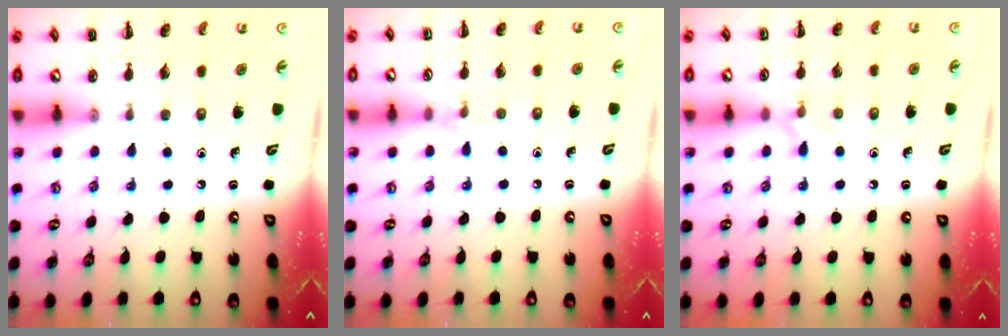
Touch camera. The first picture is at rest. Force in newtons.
{"total": 4.1, "press": 3.9, "slide": 1.5}
{"total": 5.9, "press": 5.6, "slide": 1.9}